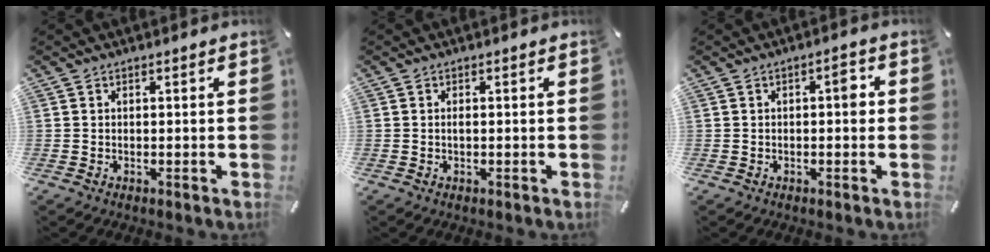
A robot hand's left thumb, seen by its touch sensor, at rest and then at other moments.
{"total": 0.8, "force": [0.0, 0.2, 0.7], "torque": [-0.016, -0.002, 0.000]}
{"total": 3.3, "force": [0.0, 1.5, 3.0], "torque": [-0.042, 0.006, -0.007]}